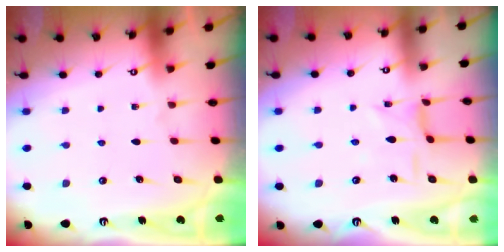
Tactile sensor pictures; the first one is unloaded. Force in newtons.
{"total": 1.7, "press": 1.7, "slide": 0.3}